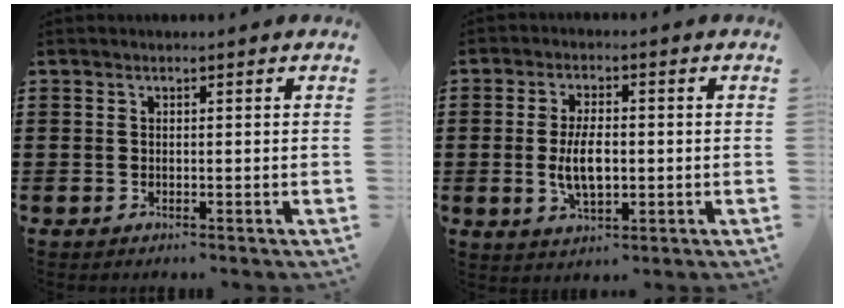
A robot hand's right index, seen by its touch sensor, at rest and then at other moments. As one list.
[{"total": 6.1, "force": [-0.6, 2.7, 5.4], "torque": [-0.110, -0.001, -0.013]}]